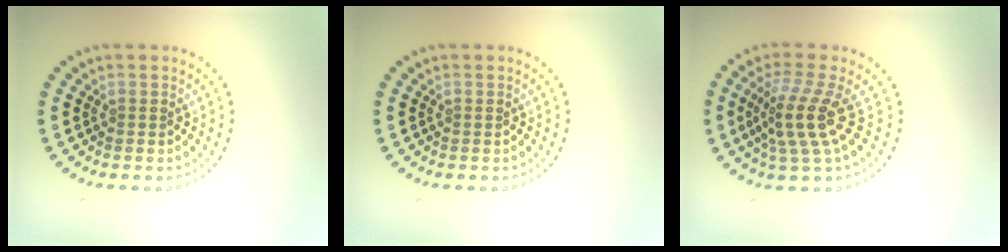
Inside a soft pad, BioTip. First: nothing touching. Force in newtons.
{"total": 0.0}
{"total": 3.9, "press": 2.8, "slide": 2.8}